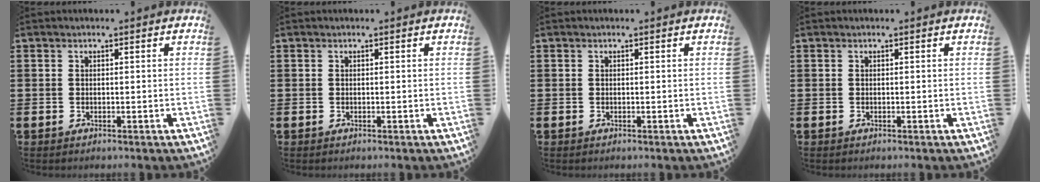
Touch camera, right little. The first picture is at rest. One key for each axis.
{"total": 0.0}
{"total": 0.0}
{"total": 0.0}